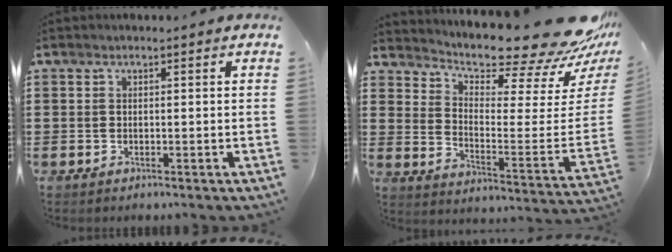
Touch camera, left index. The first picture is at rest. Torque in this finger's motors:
{"motor_torque": [2.14, 0.00, 0.52, 0.08]}